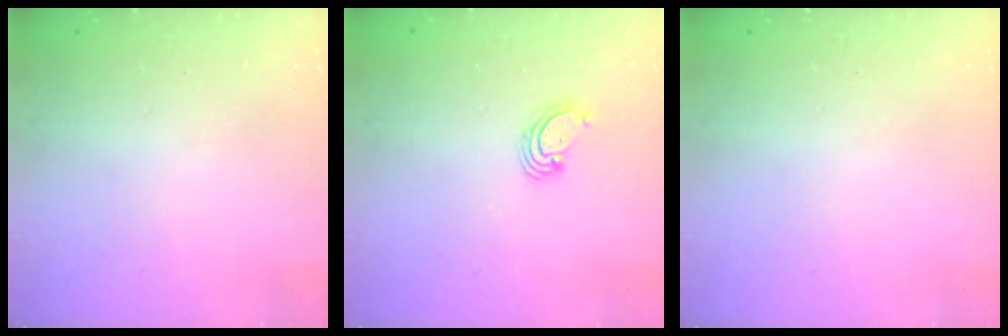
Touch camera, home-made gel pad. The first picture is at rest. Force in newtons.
{"total": 2.8, "press": 2.8, "slide": 0.3}
{"total": 0.0}